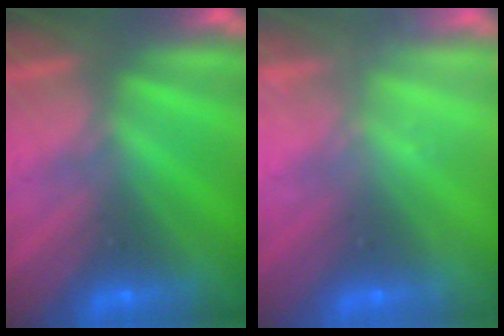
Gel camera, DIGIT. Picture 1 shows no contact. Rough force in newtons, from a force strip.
{"total": 2.2}